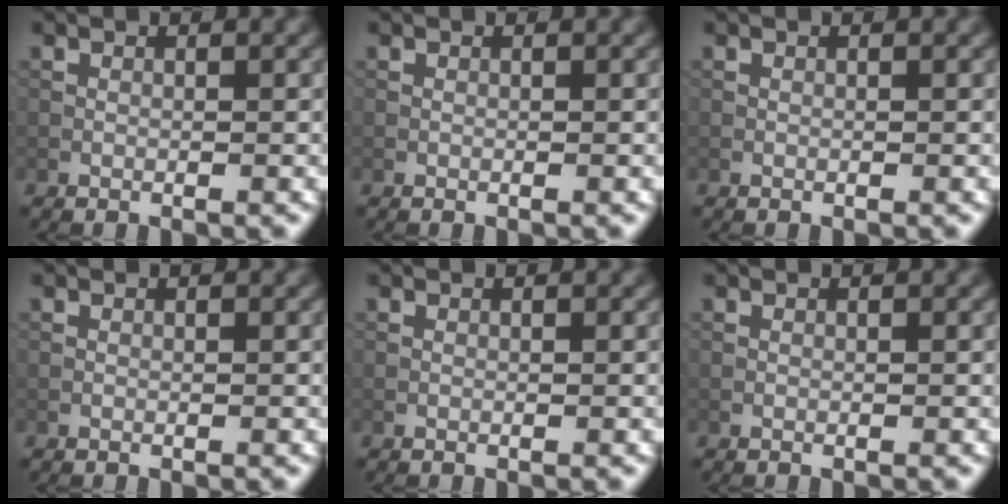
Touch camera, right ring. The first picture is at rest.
{"total": 0.0}
{"total": 0.0}
{"total": 0.0}
{"total": 0.0}
{"total": 0.0}